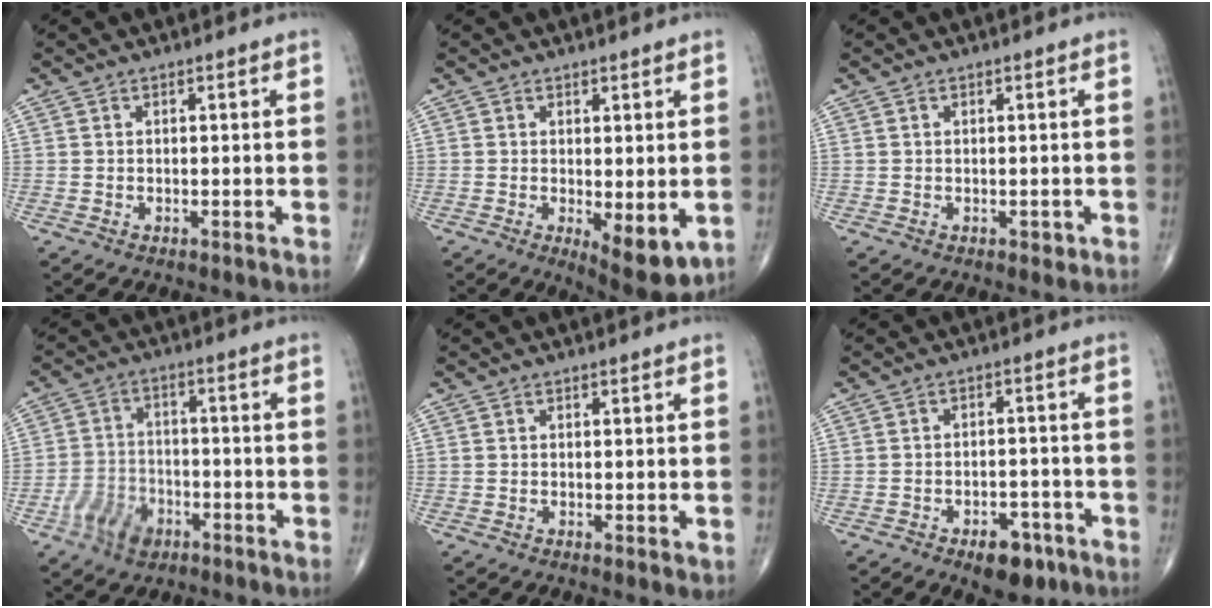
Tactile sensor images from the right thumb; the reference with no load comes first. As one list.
[{"total": 7.8, "force": [-1.6, 2.9, 7.1], "torque": [-0.096, -0.023, -0.015]}, {"total": 1.1, "force": [-0.1, 0.8, 0.8], "torque": [-0.010, -0.002, 0.000]}, {"total": 8.2, "force": [-4.2, 5.8, 4.1], "torque": [-0.055, 0.022, -0.073]}, {"total": 1.5, "force": [-0.1, 0.5, 1.4], "torque": [-0.025, -0.008, -0.001]}, {"total": 7.2, "force": [-4.2, 4.0, 4.3], "torque": [-0.039, 0.024, -0.056]}]